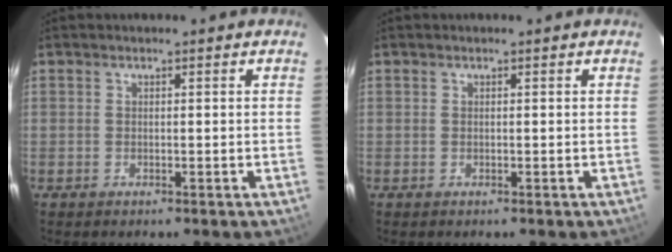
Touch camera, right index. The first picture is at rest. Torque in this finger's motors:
{"motor_torque": [0.00, 0.00, 0.00, 0.00]}